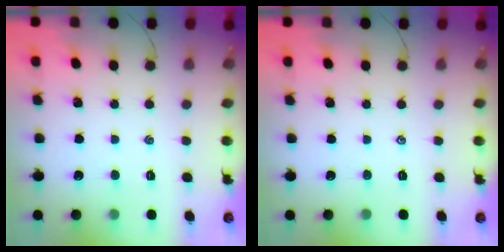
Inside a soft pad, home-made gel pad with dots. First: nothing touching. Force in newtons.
{"total": 0.0}